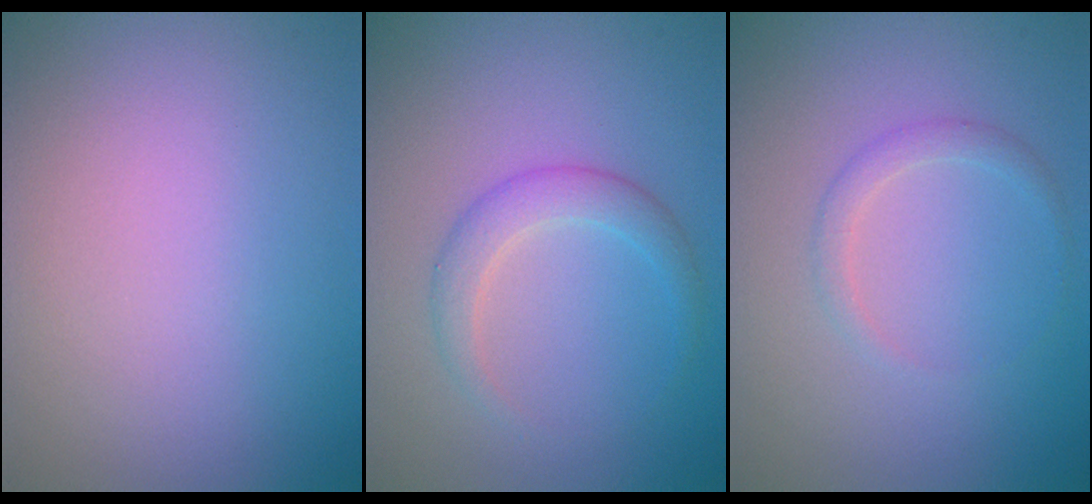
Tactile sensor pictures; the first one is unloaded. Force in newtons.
{"total": 2.3, "press": 2.3, "slide": 0.0}
{"total": 1.2, "press": 1.2, "slide": 0.1}